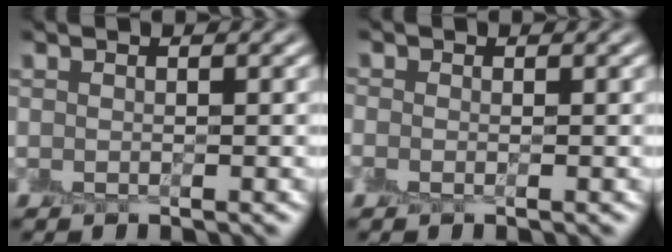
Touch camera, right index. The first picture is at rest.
{"total": 0.7, "force": [-0.3, 0.6, 0.2], "torque": [-0.003, -0.002, -0.007]}